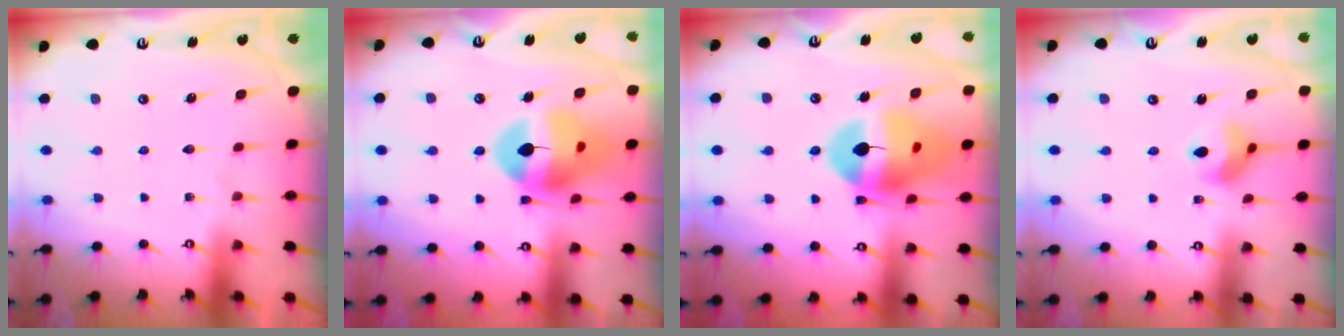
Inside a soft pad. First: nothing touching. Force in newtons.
{"total": 16.3, "press": 16.2, "slide": 2.2}
{"total": 17.1, "press": 16.9, "slide": 2.2}
{"total": 8.5, "press": 8.4, "slide": 1.0}